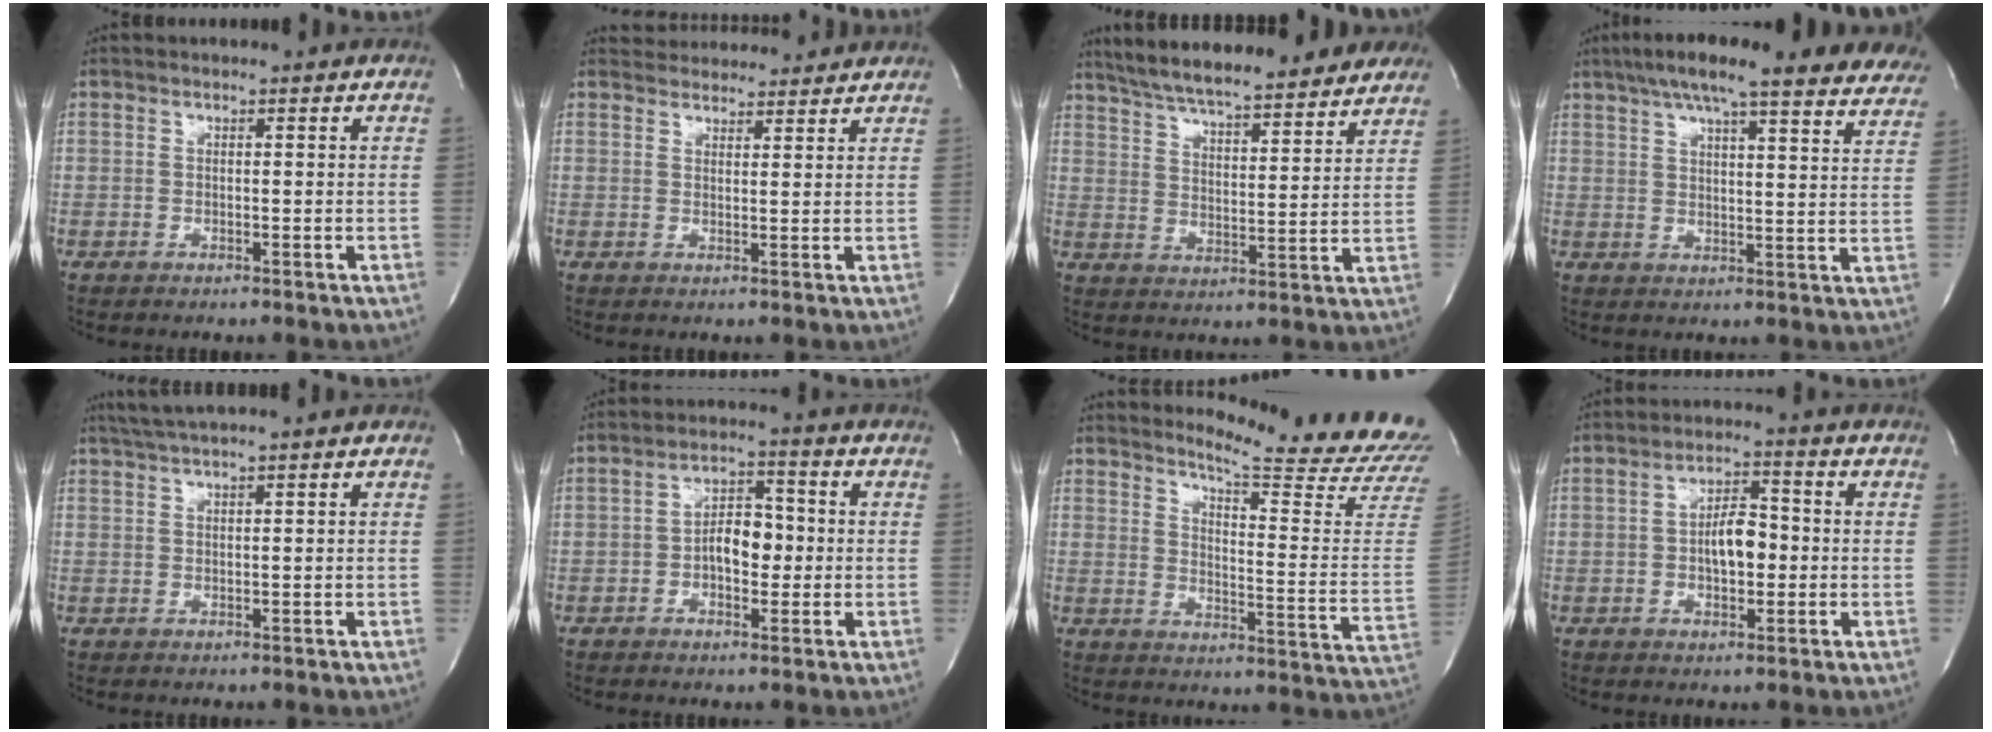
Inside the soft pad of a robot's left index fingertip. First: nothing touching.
{"total": 10.7, "force": [10.2, 2.4, 1.8], "torque": [-0.022, 0.015, 0.136]}
{"total": 21.6, "force": [18.6, 3.8, 10.3], "torque": [-0.165, 0.022, 0.259]}
{"total": 24.9, "force": [20.5, 4.1, 13.5], "torque": [-0.205, 0.009, 0.247]}
{"total": 3.0, "force": [2.3, -0.7, 1.8], "torque": [-0.040, 0.013, 0.049]}
{"total": 5.8, "force": [-0.9, 3.1, 4.8], "torque": [-0.080, 0.015, -0.017]}
{"total": 20.0, "force": [19.1, -0.4, 5.7], "torque": [-0.085, -0.154, 0.217]}
{"total": 6.0, "force": [-0.6, 2.7, 5.4], "torque": [-0.092, 0.012, -0.011]}